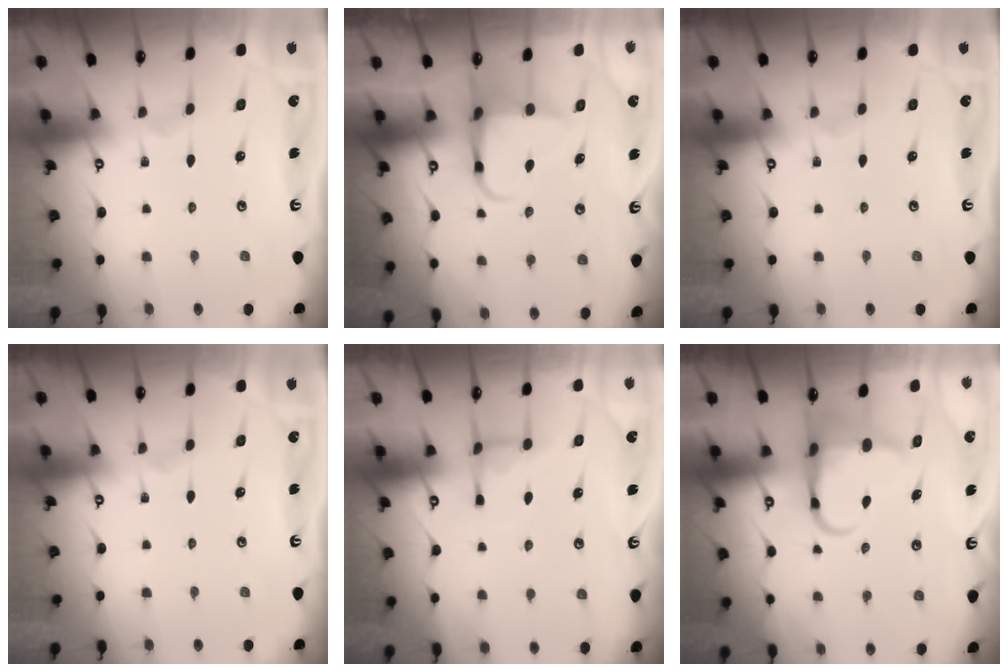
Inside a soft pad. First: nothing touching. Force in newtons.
{"total": 5.2, "press": 5.1, "slide": 0.7}
{"total": 0.0}
{"total": 0.0}
{"total": 4.4, "press": 4.3, "slide": 0.7}
{"total": 7.0, "press": 6.9, "slide": 1.2}